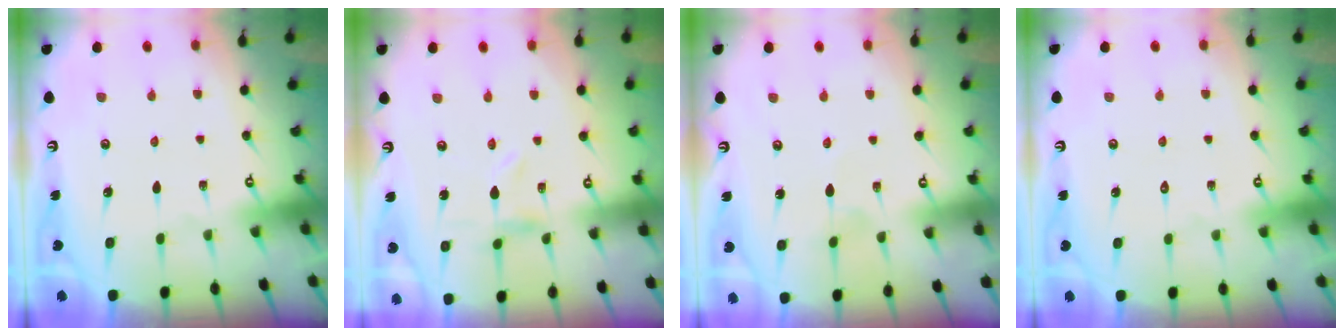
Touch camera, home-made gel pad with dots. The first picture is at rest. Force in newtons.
{"total": 0.0}
{"total": 0.8, "press": 0.8, "slide": 0.2}
{"total": 1.5, "press": 1.5, "slide": 0.1}